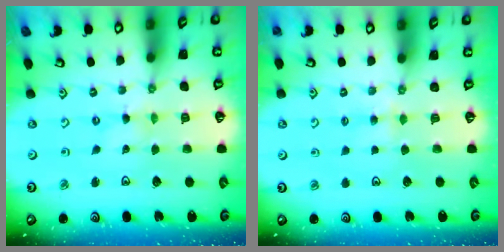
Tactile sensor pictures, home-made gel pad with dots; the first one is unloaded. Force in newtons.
{"total": 3.5, "press": 3.5, "slide": 0.4}